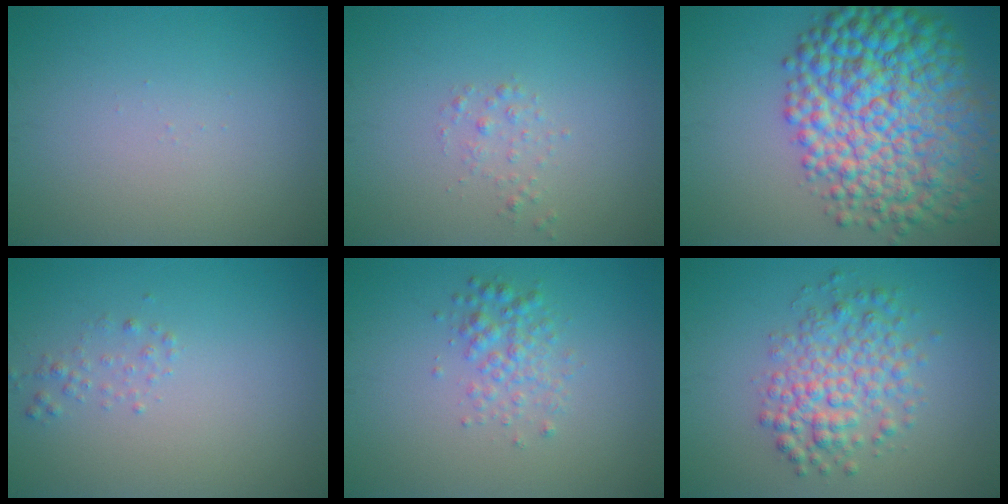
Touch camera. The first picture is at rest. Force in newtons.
{"total": 1.0, "press": 1.0, "slide": 0.0}
{"total": 12.7, "press": 12.7, "slide": 0.2}
{"total": 1.0, "press": 1.0, "slide": 0.1}
{"total": 2.3, "press": 2.3, "slide": 0.1}
{"total": 4.8, "press": 4.8, "slide": 0.1}